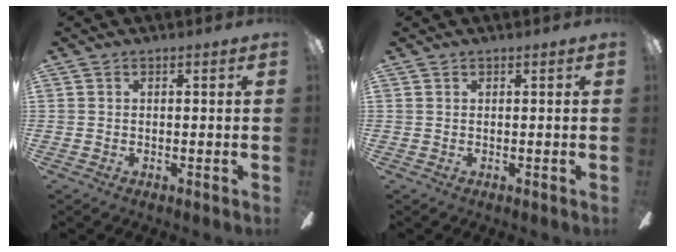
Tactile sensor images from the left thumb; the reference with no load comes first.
{"total": 0.0}